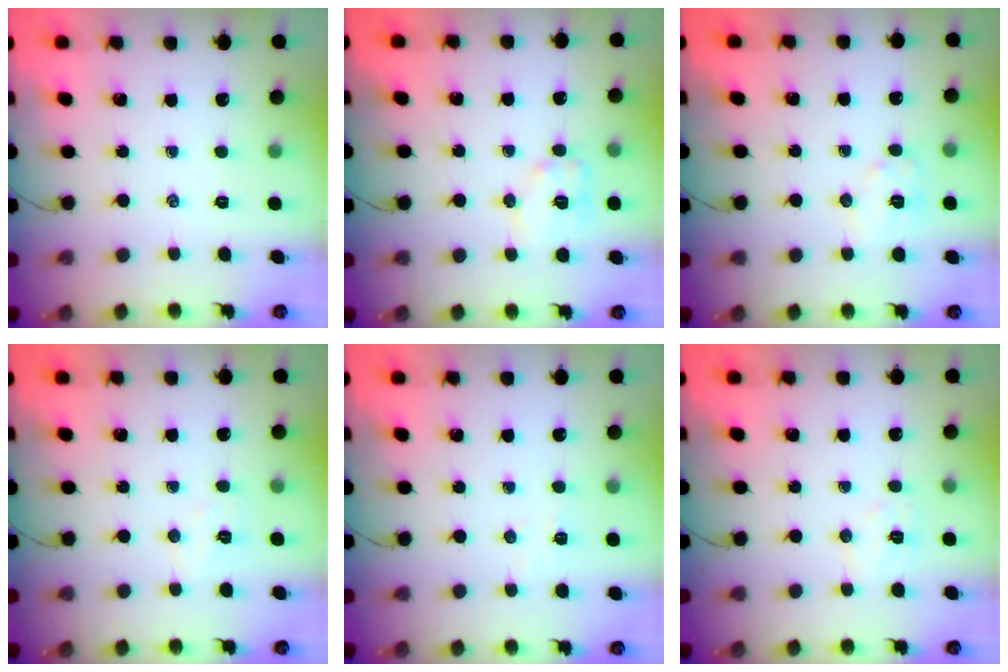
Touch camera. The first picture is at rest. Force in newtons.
{"total": 8.4, "press": 8.4, "slide": 0.4}
{"total": 6.2, "press": 6.2, "slide": 0.5}
{"total": 4.7, "press": 4.6, "slide": 0.9}
{"total": 2.8, "press": 2.7, "slide": 0.8}
{"total": 4.9, "press": 4.7, "slide": 1.0}